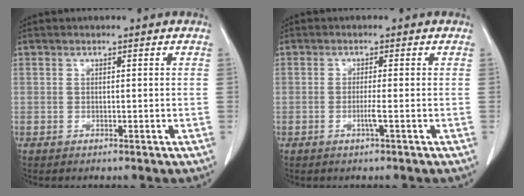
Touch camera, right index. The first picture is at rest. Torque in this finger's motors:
{"motor_torque": [-0.29, 0.12, -0.06, 0.01]}